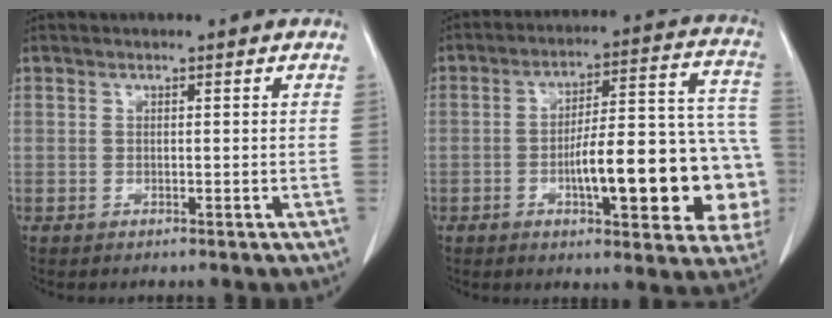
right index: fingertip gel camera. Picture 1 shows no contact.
{"total": 20.7, "force": [-5.1, 5.1, 19.4], "torque": [-0.184, 0.043, -0.056]}